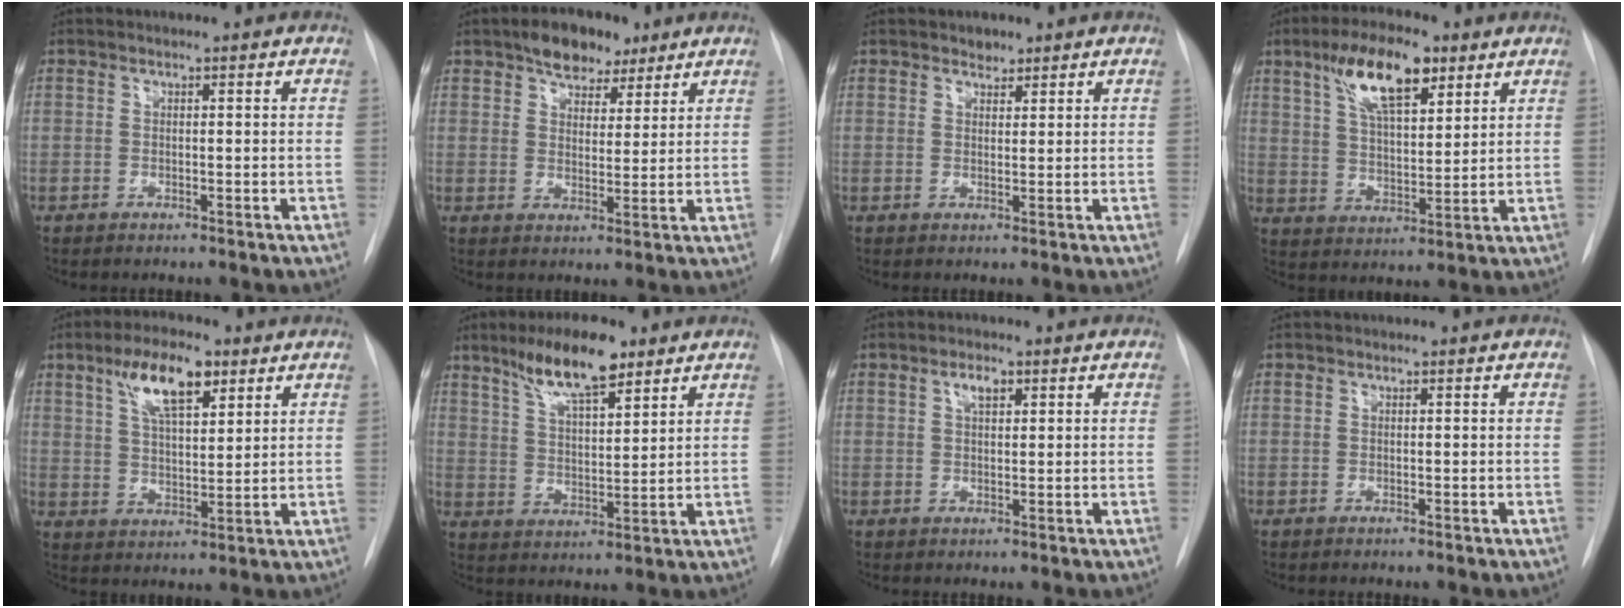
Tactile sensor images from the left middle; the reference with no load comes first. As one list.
[{"total": 7.2, "force": [5.0, 3.9, 3.4], "torque": [-0.048, 0.013, 0.081]}, {"total": 1.6, "force": [1.3, 0.9, 0.3], "torque": [-0.001, -0.003, 0.018]}, {"total": 11.7, "force": [6.6, 3.8, 9.0], "torque": [-0.165, 0.014, 0.119]}, {"total": 9.6, "force": [5.3, 3.0, 7.5], "torque": [-0.140, 0.012, 0.096]}, {"total": 10.6, "force": [7.3, 2.5, 7.2], "torque": [-0.130, 0.006, 0.131]}, {"total": 2.3, "force": [1.1, 1.0, 1.8], "torque": [-0.032, 0.002, 0.018]}, {"total": 0.0}]